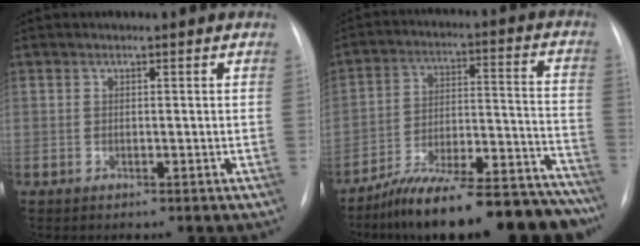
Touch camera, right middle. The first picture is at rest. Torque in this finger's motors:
{"motor_torque": [1.08, -1.06, 0.40, 0.21]}